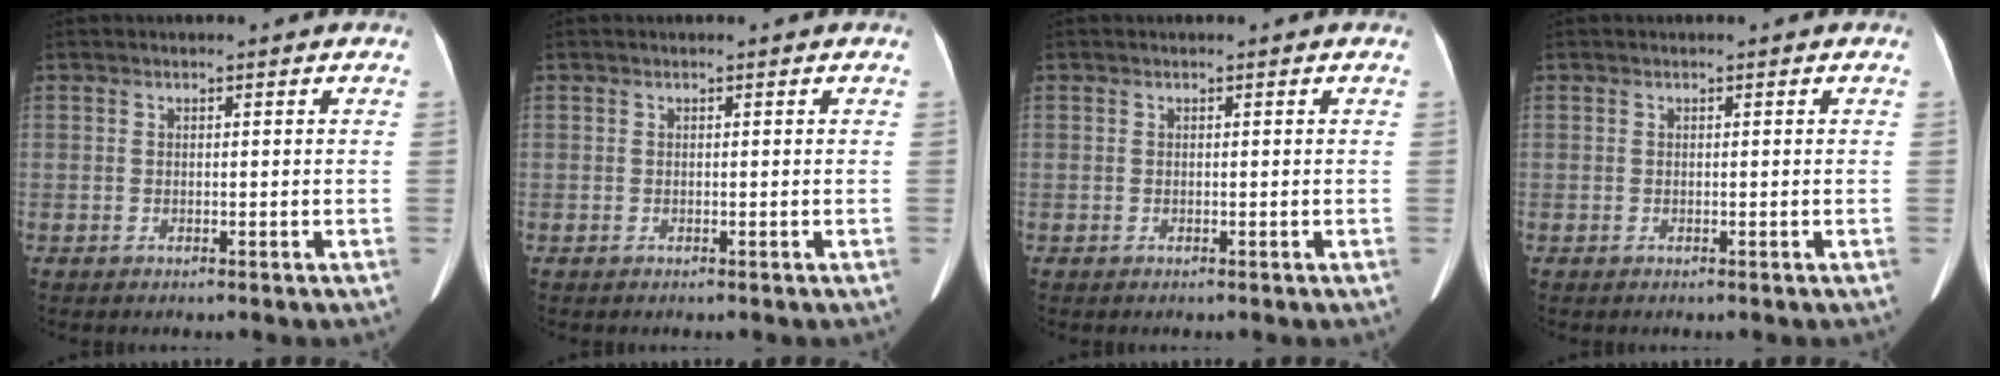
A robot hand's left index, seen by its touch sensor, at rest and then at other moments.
{"total": 0.0}
{"total": 0.0}
{"total": 0.0}